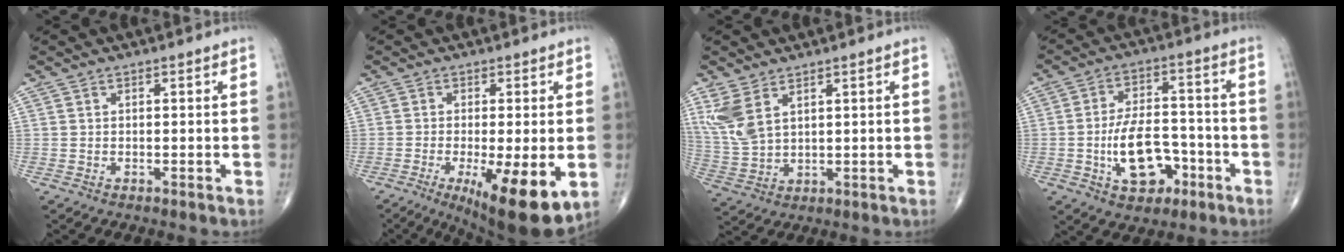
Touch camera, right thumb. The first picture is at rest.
{"total": 13.8, "force": [-4.1, 3.5, 12.6], "torque": [-0.175, -0.023, -0.054]}
{"total": 7.7, "force": [3.9, 3.7, 5.4], "torque": [-0.126, -0.009, 0.092]}
{"total": 11.9, "force": [-4.0, 7.0, 8.7], "torque": [-0.122, 0.034, -0.060]}